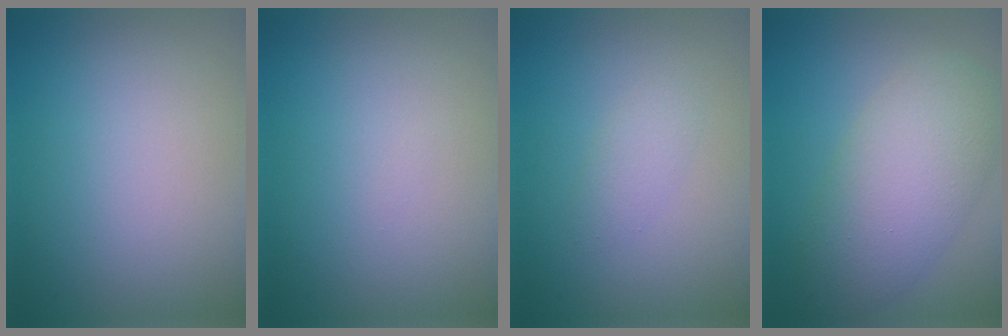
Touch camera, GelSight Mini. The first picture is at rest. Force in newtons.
{"total": 0.0}
{"total": 1.3, "press": 1.3, "slide": 0.1}
{"total": 7.0, "press": 7.0, "slide": 0.2}